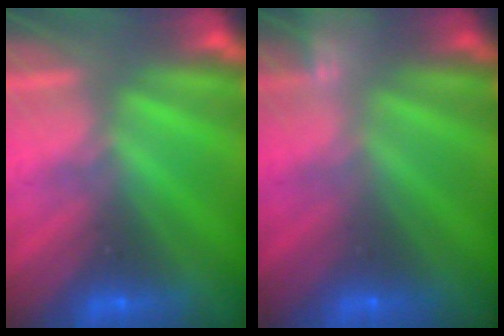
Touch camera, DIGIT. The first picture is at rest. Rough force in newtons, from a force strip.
{"total": 2.1}